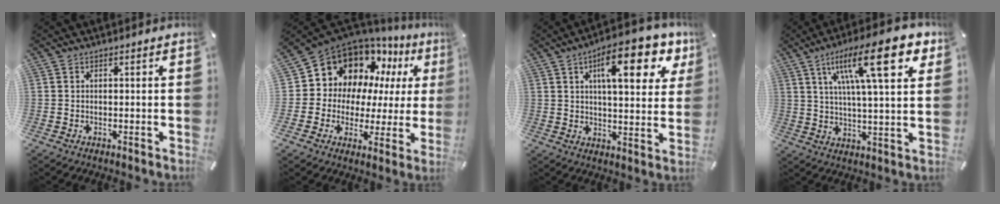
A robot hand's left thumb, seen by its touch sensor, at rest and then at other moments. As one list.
[{"total": 13.8, "force": [8.4, 10.4, 3.5], "torque": [-0.083, -0.075, 0.159]}, {"total": 16.6, "force": [8.1, 6.0, 13.1], "torque": [-0.194, -0.026, 0.124]}, {"total": 21.0, "force": [9.7, 5.6, 17.7], "torque": [-0.291, -0.024, 0.143]}]